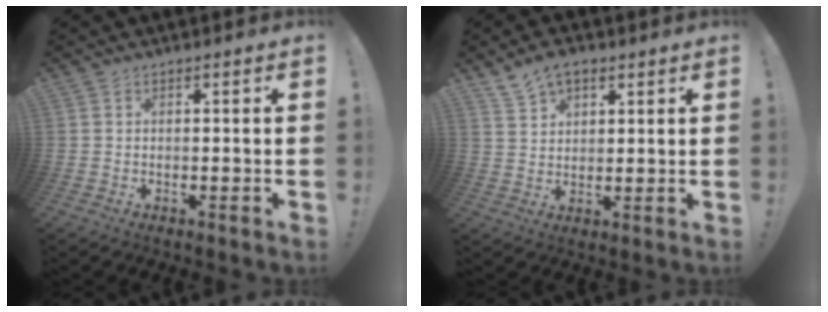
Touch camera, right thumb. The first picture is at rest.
{"total": 6.9, "force": [4.7, 4.0, 3.2], "torque": [-0.056, -0.016, 0.090]}